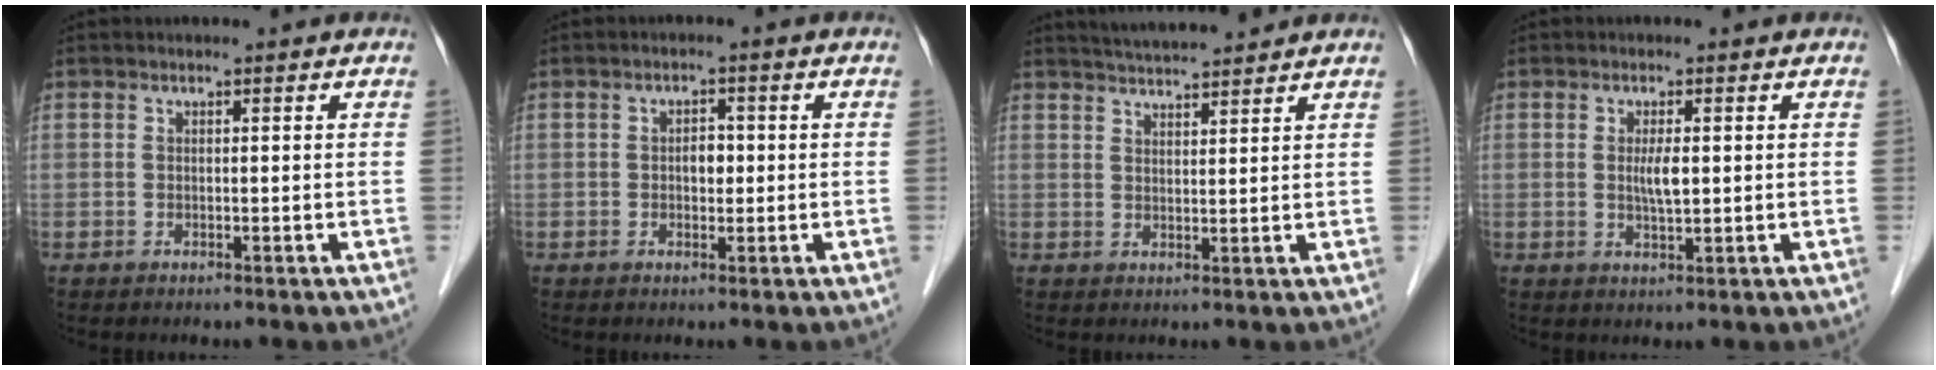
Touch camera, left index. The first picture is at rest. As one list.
[{"total": 2.2, "force": [-0.1, 1.4, 1.7], "torque": [-0.025, 0.003, -0.002]}, {"total": 7.1, "force": [6.7, 0.1, 2.3], "torque": [-0.045, 0.021, 0.105]}, {"total": 2.8, "force": [0.3, 0.5, 2.7], "torque": [-0.052, -0.005, 0.006]}]